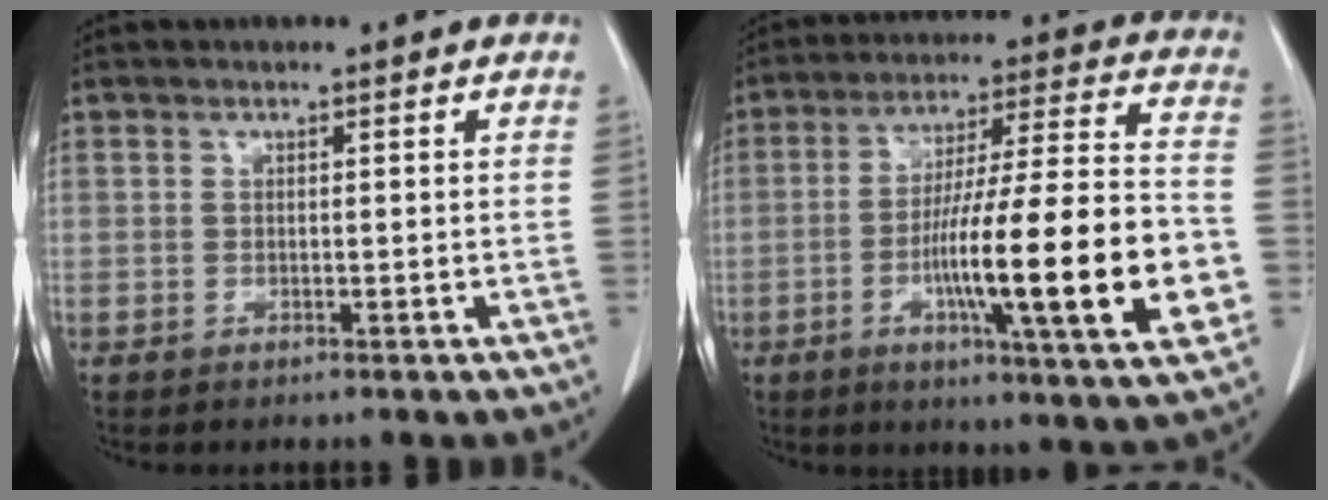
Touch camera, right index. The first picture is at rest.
{"total": 22.1, "force": [-5.4, 1.1, 21.4], "torque": [-0.316, -0.007, -0.084]}